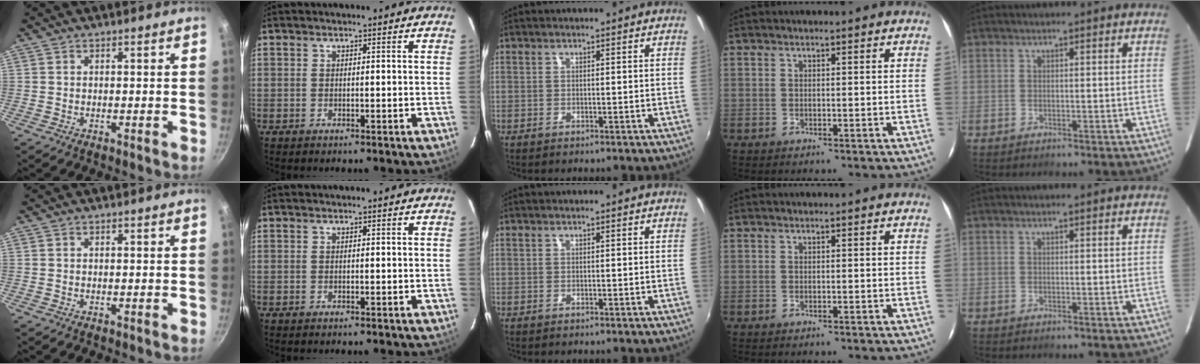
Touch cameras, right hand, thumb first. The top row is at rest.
{}